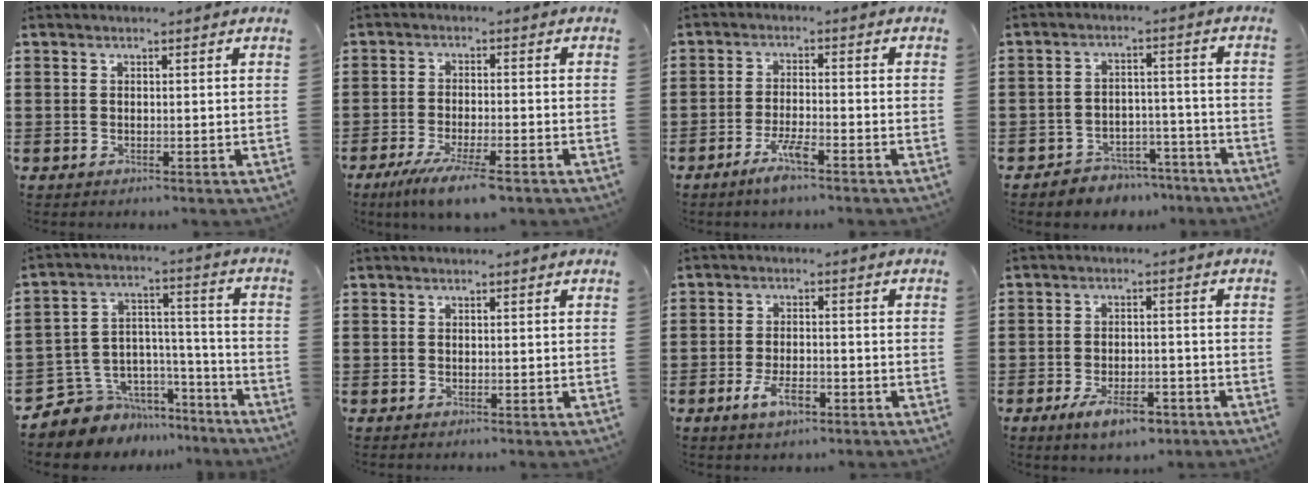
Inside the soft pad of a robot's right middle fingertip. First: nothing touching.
{"total": 6.4, "force": [-4.7, 0.8, 4.3], "torque": [-0.085, -0.016, -0.085]}
{"total": 4.3, "force": [-2.8, 0.5, 3.2], "torque": [-0.065, -0.001, -0.054]}
{"total": 4.6, "force": [-4.4, 1.3, 0.1], "torque": [-0.007, 0.011, -0.091]}
{"total": 7.0, "force": [-5.5, 4.4, -0.2], "torque": [-0.016, 0.004, -0.103]}
{"total": 0.0}
{"total": 4.7, "force": [-2.4, 2.1, 3.5], "torque": [-0.062, -0.003, -0.050]}
{"total": 5.4, "force": [-3.7, 2.1, 3.4], "torque": [-0.064, 0.004, -0.069]}